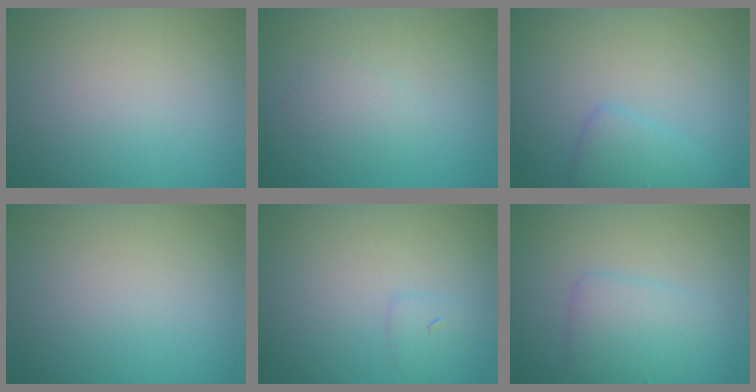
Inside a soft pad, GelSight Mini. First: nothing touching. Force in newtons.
{"total": 1.3, "press": 1.3, "slide": 0.0}
{"total": 1.8, "press": 1.8, "slide": 0.2}
{"total": 0.0}
{"total": 0.5, "press": 0.5, "slide": 0.0}
{"total": 2.8, "press": 2.8, "slide": 0.1}